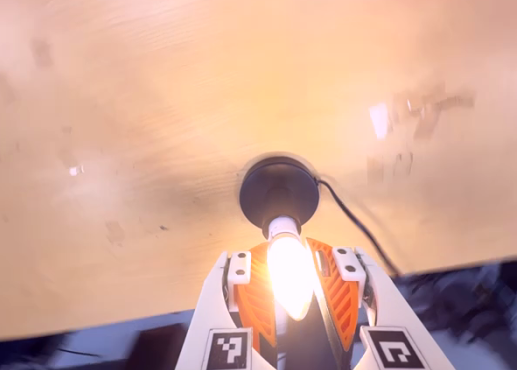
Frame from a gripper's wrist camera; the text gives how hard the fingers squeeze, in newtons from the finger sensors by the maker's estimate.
{"total": 15.2, "left": 14.3, "right": 16.0}